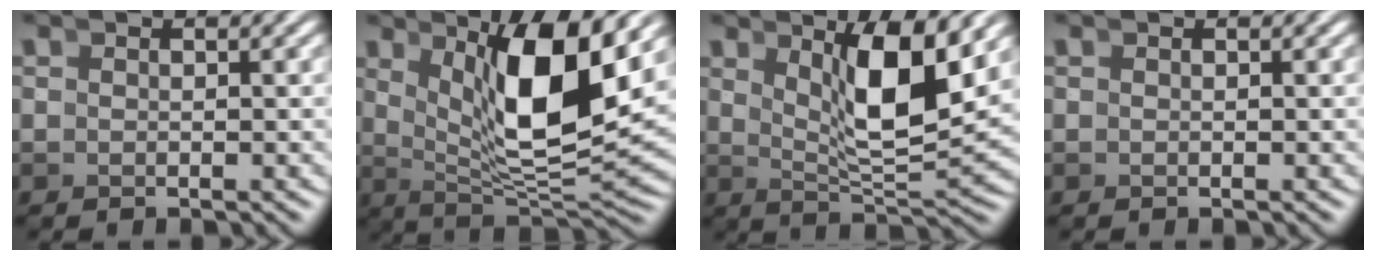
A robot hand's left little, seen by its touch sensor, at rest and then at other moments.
{"total": 9.6, "force": [2.7, 2.8, 8.8], "torque": [-0.134, -0.009, 0.051]}
{"total": 6.3, "force": [2.3, 0.6, 5.8], "torque": [-0.093, -0.012, 0.043]}
{"total": 0.0}